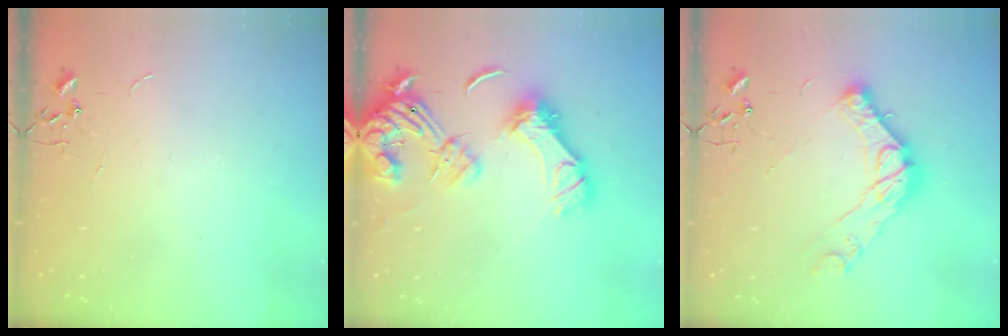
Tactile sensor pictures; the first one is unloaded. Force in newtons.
{"total": 19.7, "press": 19.4, "slide": 3.3}
{"total": 16.1, "press": 16.1, "slide": 1.1}